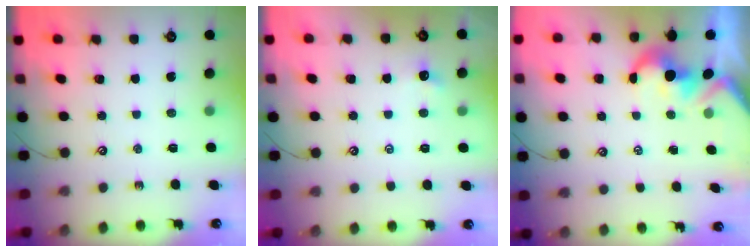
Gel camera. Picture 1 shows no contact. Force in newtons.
{"total": 0.0}
{"total": 1.7, "press": 1.3, "slide": 1.0}